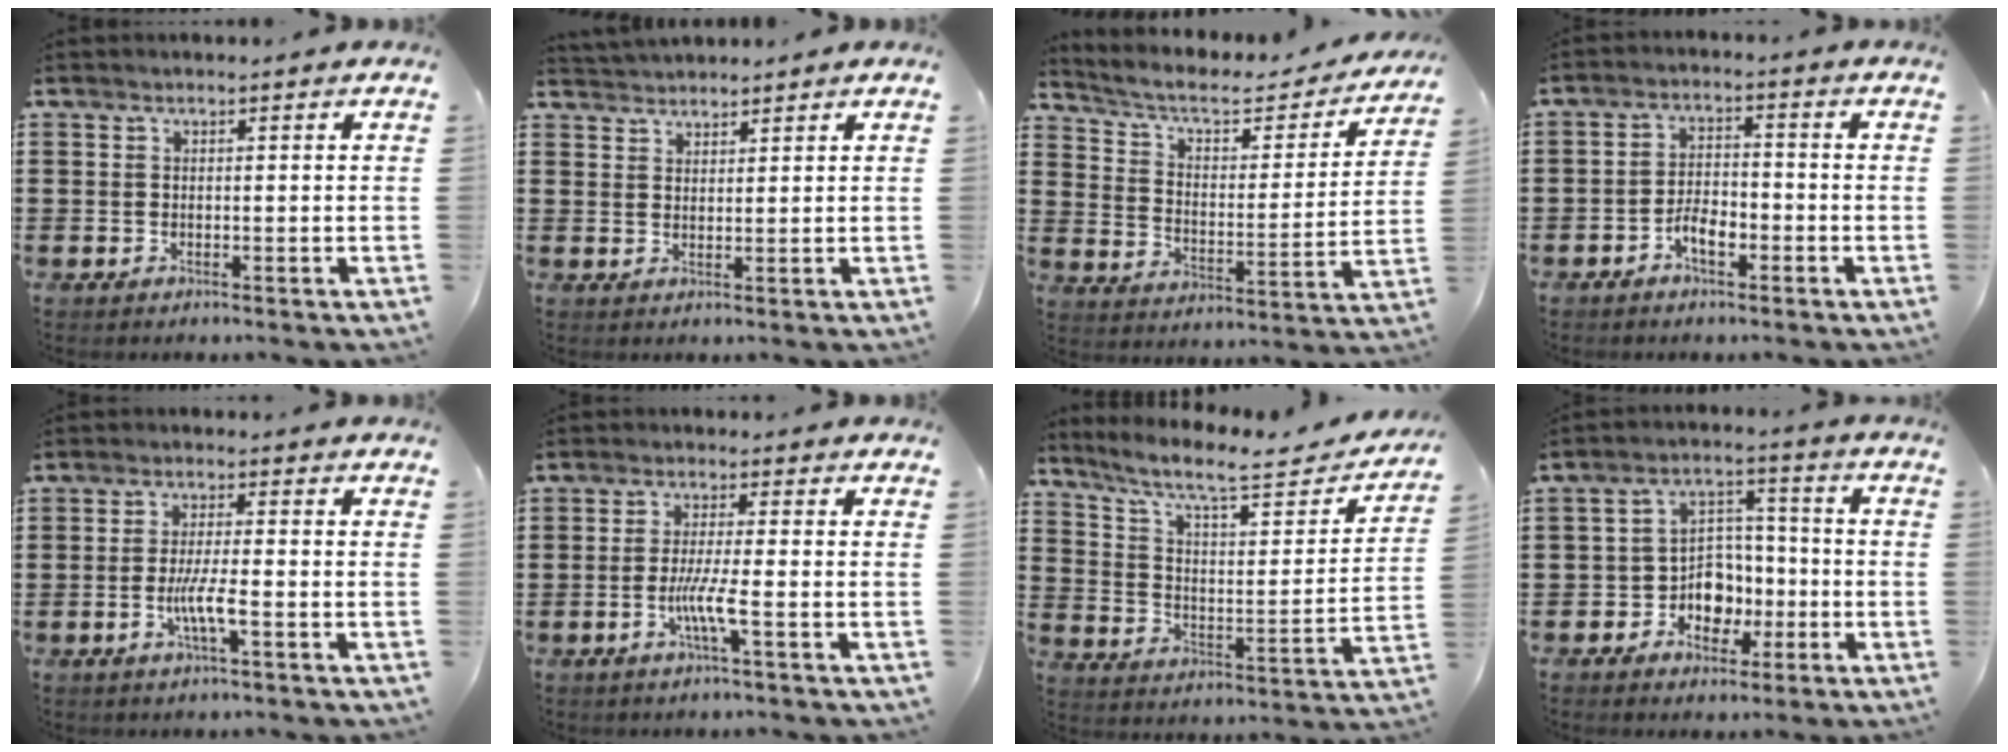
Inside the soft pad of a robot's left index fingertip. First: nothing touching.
{"total": 2.2, "force": [2.1, 0.3, -0.3], "torque": [-0.001, 0.000, 0.043]}
{"total": 5.2, "force": [4.0, 2.0, 2.7], "torque": [-0.073, -0.023, 0.061]}
{"total": 3.9, "force": [-2.1, 1.7, 2.8], "torque": [-0.057, 0.004, -0.043]}
{"total": 4.9, "force": [-1.5, 0.4, 4.7], "torque": [-0.093, -0.007, -0.031]}
{"total": 5.1, "force": [-1.7, 0.0, 4.8], "torque": [-0.096, -0.013, -0.035]}
{"total": 8.8, "force": [7.0, 1.0, 5.3], "torque": [-0.123, -0.044, 0.112]}
{"total": 6.3, "force": [-2.0, 5.3, 2.6], "torque": [-0.050, 0.015, -0.037]}